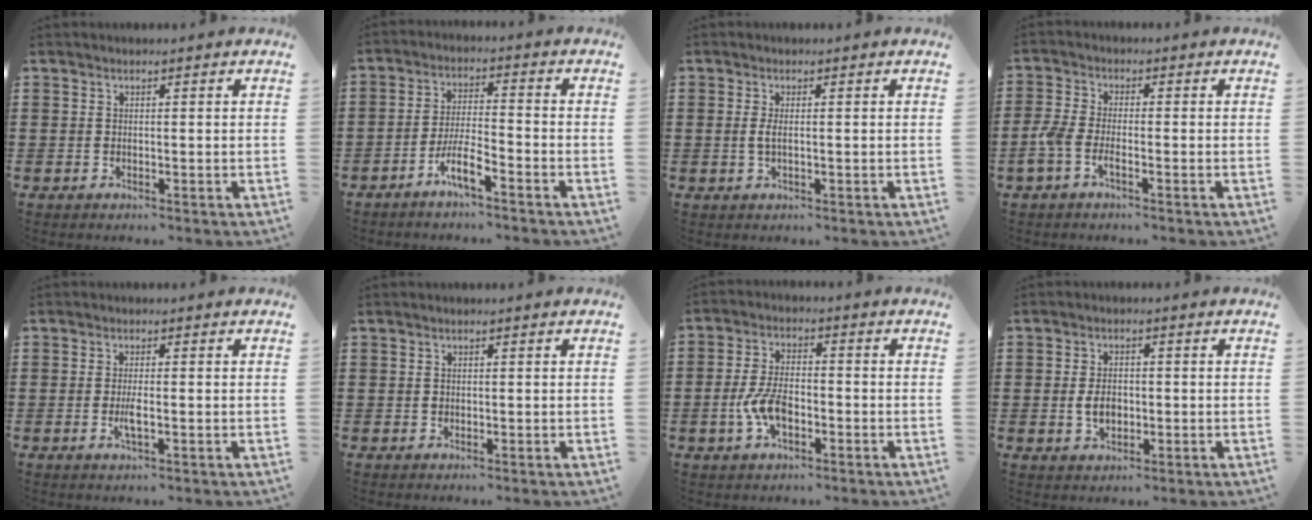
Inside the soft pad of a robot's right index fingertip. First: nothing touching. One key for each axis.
{"total": 5.8, "fx": -4.0, "fy": 0.9, "fz": 4.2, "tx": -0.097, "ty": -0.006, "tz": -0.079}
{"total": 1.9, "fx": 0.0, "fy": 0.6, "fz": 1.8, "tx": -0.041, "ty": -0.001, "tz": -0.005}
{"total": 3.3, "fx": -1.7, "fy": 0.9, "fz": 2.7, "tx": -0.077, "ty": -0.009, "tz": -0.039}
{"total": 2.6, "fx": -0.7, "fy": 0.5, "fz": 2.4, "tx": -0.057, "ty": -0.006, "tz": -0.017}
{"total": 0.5, "fx": -0.1, "fy": 0.4, "fz": 0.4, "tx": -0.010, "ty": -0.001, "tz": -0.001}
{"total": 6.9, "fx": -2.2, "fy": 3.3, "fz": 5.7, "tx": -0.130, "ty": -0.001, "tz": -0.044}
{"total": 3.8, "fx": -0.5, "fy": 2.3, "fz": 2.9, "tx": -0.065, "ty": 0.000, "tz": -0.011}